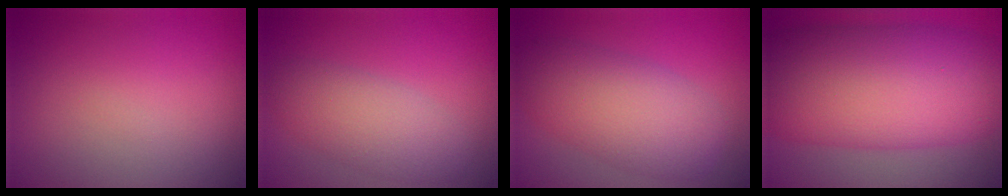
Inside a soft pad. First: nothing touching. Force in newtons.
{"total": 4.1, "press": 4.1, "slide": 0.1}
{"total": 6.9, "press": 6.9, "slide": 0.2}
{"total": 13.4, "press": 13.4, "slide": 0.0}